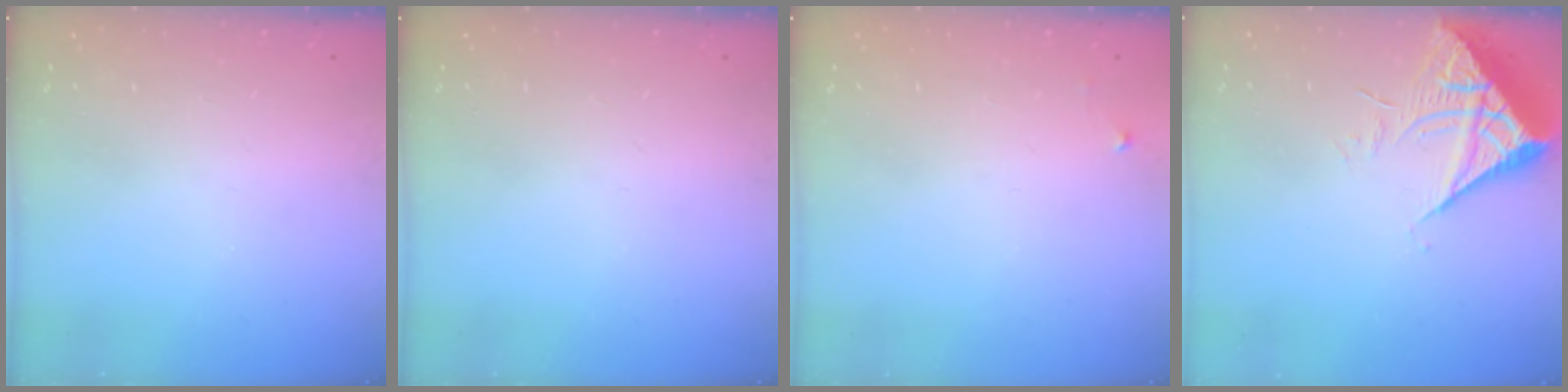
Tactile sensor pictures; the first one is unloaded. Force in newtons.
{"total": 0.0}
{"total": 2.5, "press": 2.5, "slide": 0.4}
{"total": 8.0, "press": 8.0, "slide": 0.8}